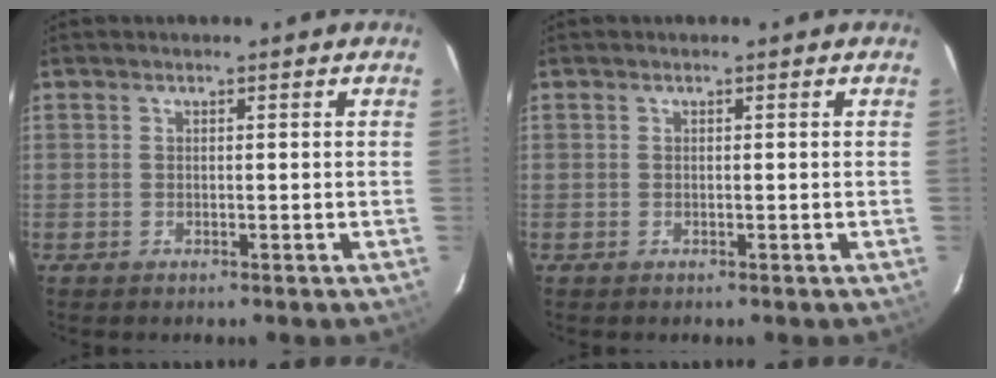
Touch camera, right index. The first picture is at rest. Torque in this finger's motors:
{"motor_torque": [0.02, -0.01, 0.02, 0.00]}